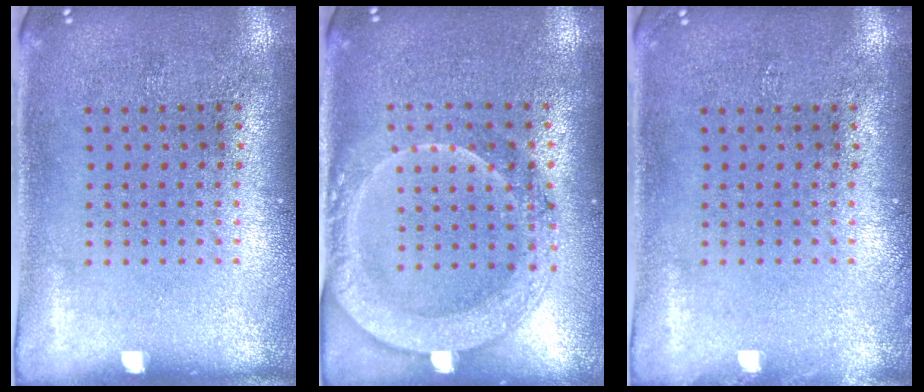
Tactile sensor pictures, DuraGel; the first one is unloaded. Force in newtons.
{"total": 1.9, "press": 1.8, "slide": 0.6}
{"total": 0.6, "press": 0.6, "slide": 0.1}